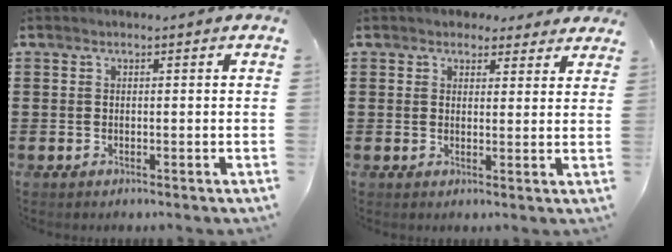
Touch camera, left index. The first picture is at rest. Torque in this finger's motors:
{"motor_torque": [0.11, -1.29, 0.60, 0.05]}